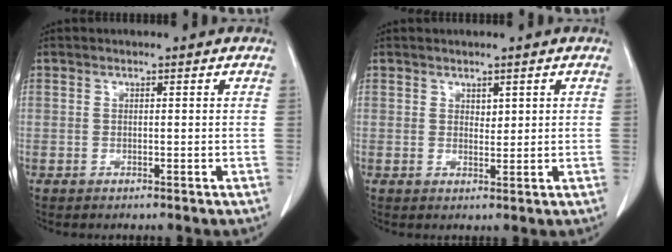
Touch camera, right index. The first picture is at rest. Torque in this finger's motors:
{"motor_torque": [-0.10, 0.22, -0.02, 0.00]}